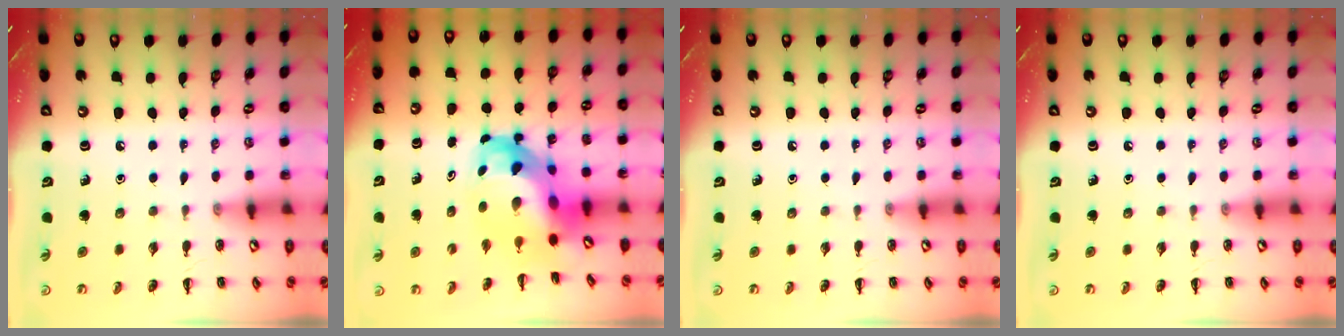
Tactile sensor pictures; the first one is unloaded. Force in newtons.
{"total": 8.0, "press": 7.6, "slide": 2.4}
{"total": 0.0}
{"total": 0.0}